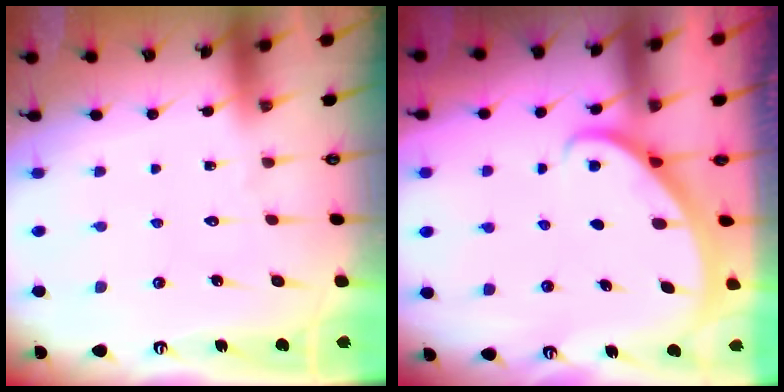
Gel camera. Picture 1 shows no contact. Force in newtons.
{"total": 1.8, "press": 1.8, "slide": 0.1}